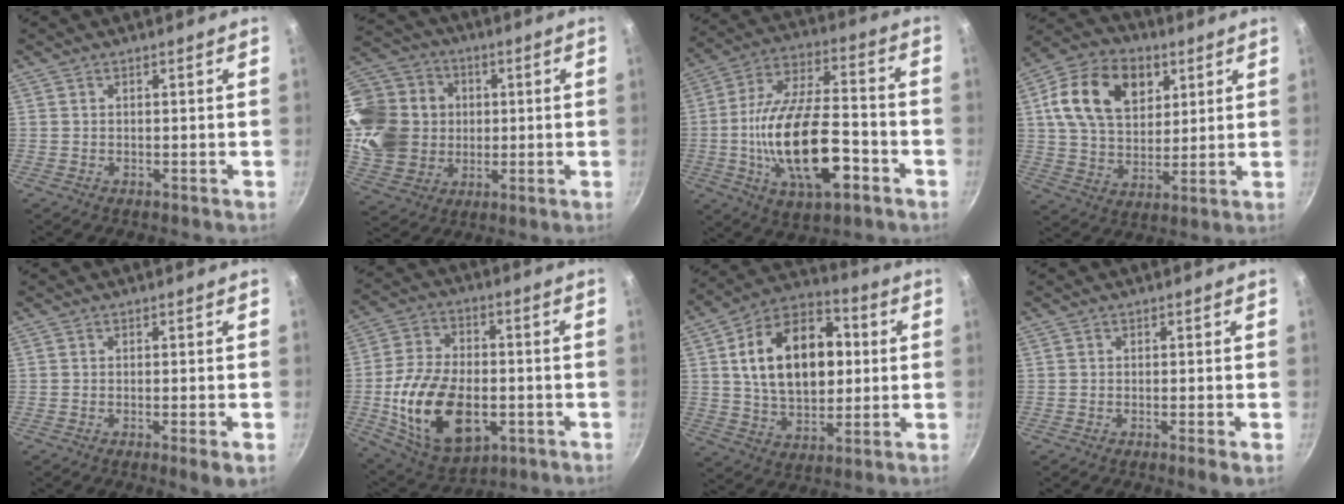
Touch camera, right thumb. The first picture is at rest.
{"total": 21.0, "force": [2.2, 18.0, 10.6], "torque": [-0.199, 0.016, 0.053]}
{"total": 21.5, "force": [-6.1, 9.7, 18.1], "torque": [-0.319, 0.031, -0.107]}
{"total": 17.9, "force": [6.2, 12.4, 11.3], "torque": [-0.174, -0.006, 0.098]}
{"total": 2.9, "force": [-1.1, 0.3, 2.7], "torque": [-0.053, -0.004, -0.017]}
{"total": 20.3, "force": [-4.3, 12.4, 15.4], "torque": [-0.270, 0.017, -0.061]}
{"total": 21.4, "force": [3.2, 14.0, 15.9], "torque": [-0.229, 0.018, 0.044]}
{"total": 1.9, "force": [-0.8, 0.0, 1.7], "torque": [-0.041, -0.002, -0.015]}